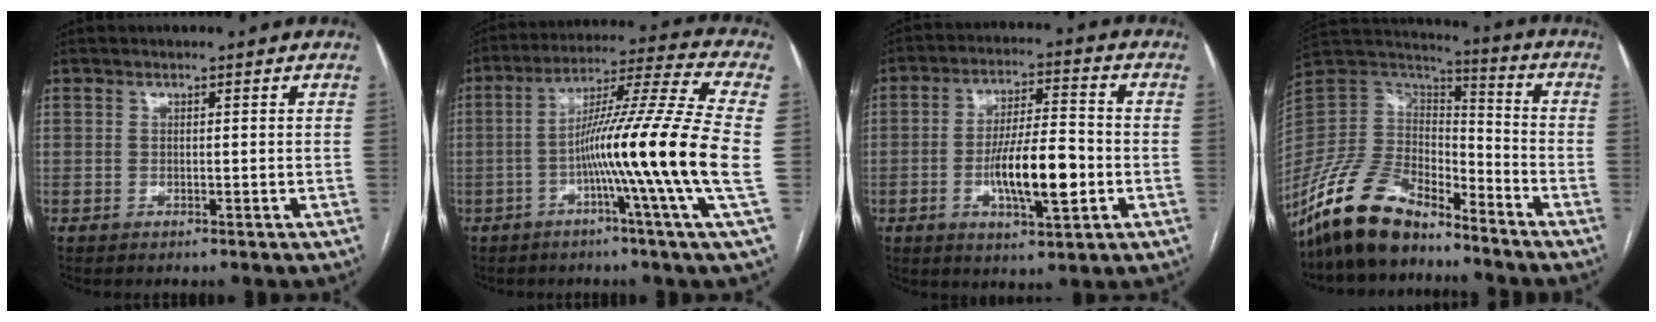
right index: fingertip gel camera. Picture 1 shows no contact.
{"total": 18.2, "force": [-3.2, -3.0, 17.6], "torque": [-0.291, -0.009, -0.071]}
{"total": 11.4, "force": [-2.8, 2.6, 10.8], "torque": [-0.195, 0.002, -0.043]}
{"total": 14.7, "force": [-11.8, 5.7, 6.7], "torque": [-0.140, 0.022, -0.231]}